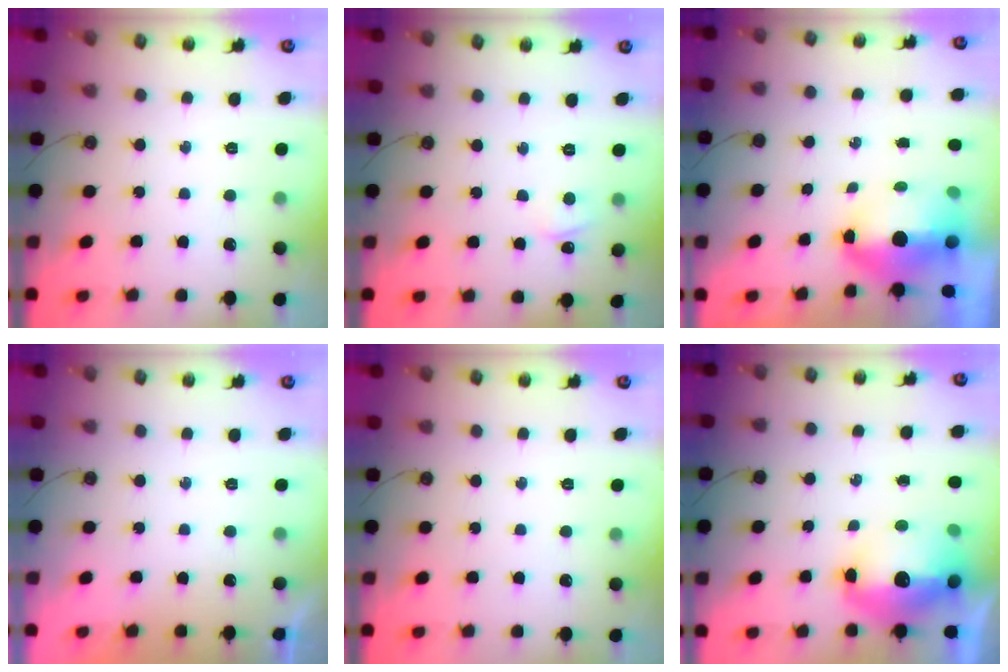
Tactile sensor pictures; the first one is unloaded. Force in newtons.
{"total": 2.3, "press": 2.2, "slide": 0.3}
{"total": 11.2, "press": 9.4, "slide": 6.2}
{"total": 0.0}
{"total": 0.0}
{"total": 16.7, "press": 16.6, "slide": 1.7}